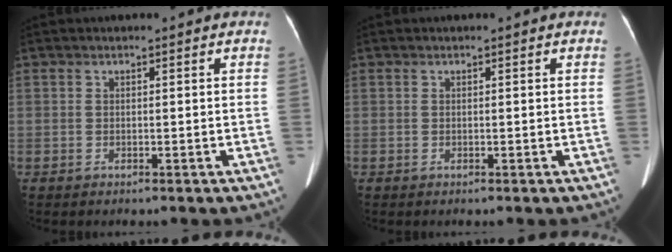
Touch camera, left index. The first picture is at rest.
{"total": 0.0}